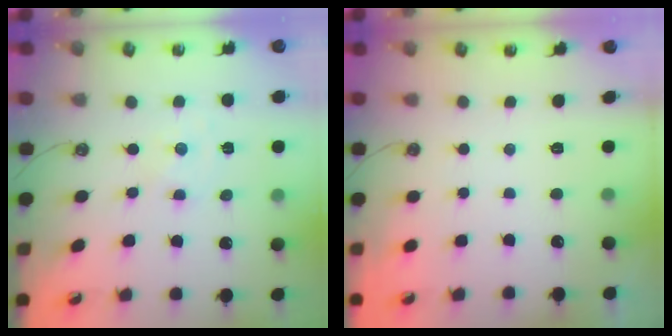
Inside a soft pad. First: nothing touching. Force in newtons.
{"total": 0.0}